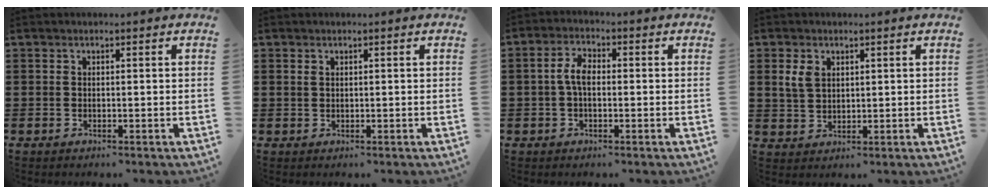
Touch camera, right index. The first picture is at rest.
{"total": 0.7, "force": [0.3, 0.5, 0.4], "torque": [-0.009, 0.003, 0.007]}
{"total": 4.0, "force": [-0.3, 2.0, 3.5], "torque": [-0.080, 0.001, -0.010]}
{"total": 3.4, "force": [1.5, 2.4, 1.9], "torque": [-0.044, 0.010, 0.028]}